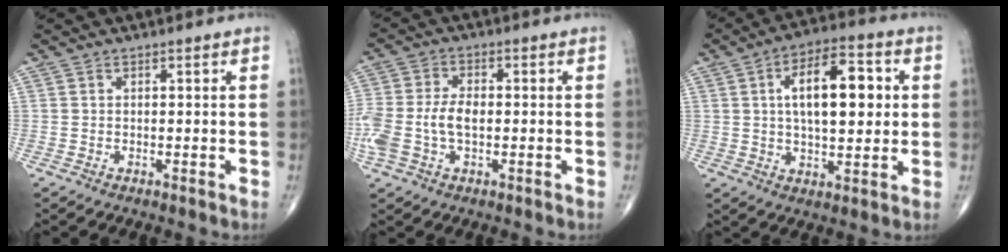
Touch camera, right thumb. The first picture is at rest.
{"total": 9.8, "force": [-1.2, 5.7, 7.9], "torque": [-0.190, 0.018, -0.020]}
{"total": 14.7, "force": [2.6, 6.9, 12.7], "torque": [-0.180, 0.010, 0.039]}